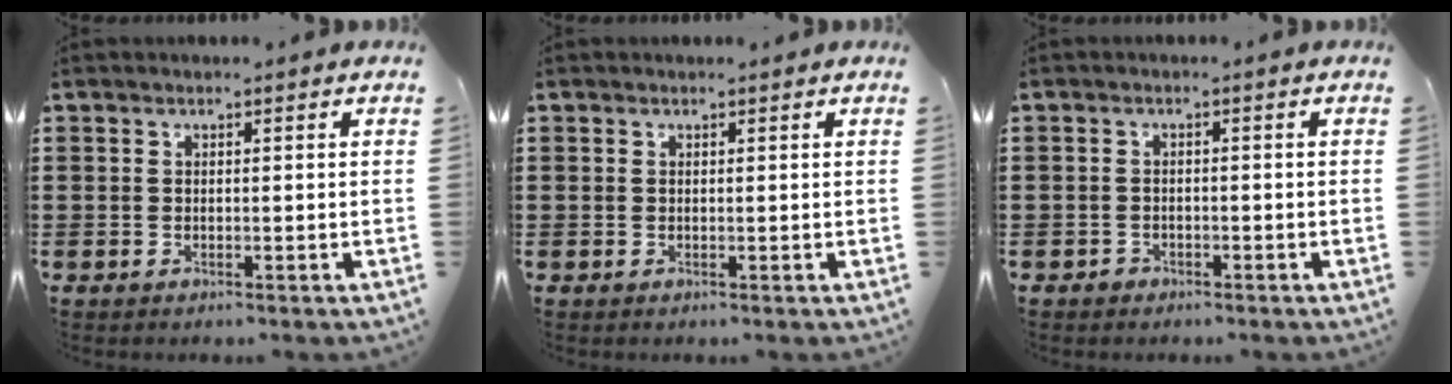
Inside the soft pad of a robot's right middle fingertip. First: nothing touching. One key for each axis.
{"total": 0.0}
{"total": 1.0, "fx": -0.9, "fy": 0.6, "fz": 0.2, "tx": -0.005, "ty": 0.001, "tz": -0.020}